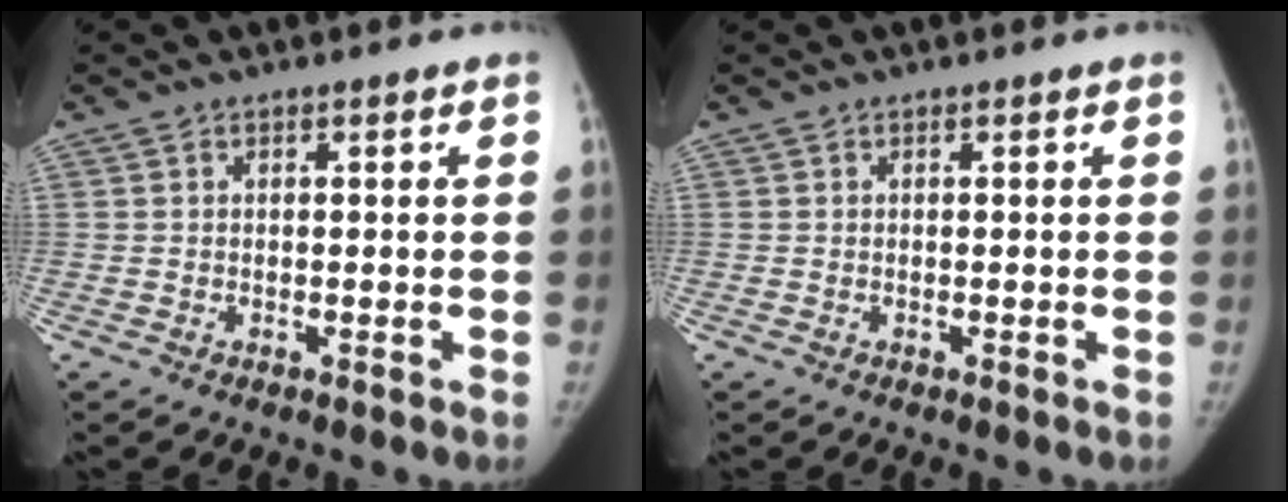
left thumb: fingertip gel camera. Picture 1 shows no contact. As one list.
[{"total": 0.0}]